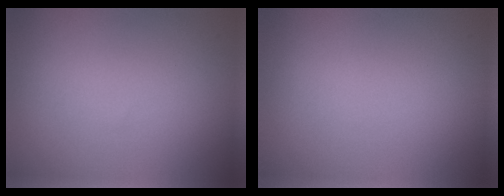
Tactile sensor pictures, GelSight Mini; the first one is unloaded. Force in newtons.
{"total": 0.0}